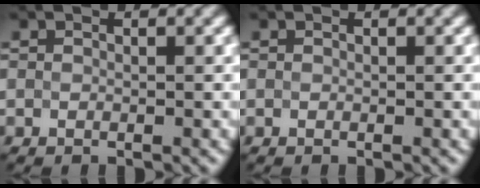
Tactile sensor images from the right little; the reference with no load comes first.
{"total": 0.0}